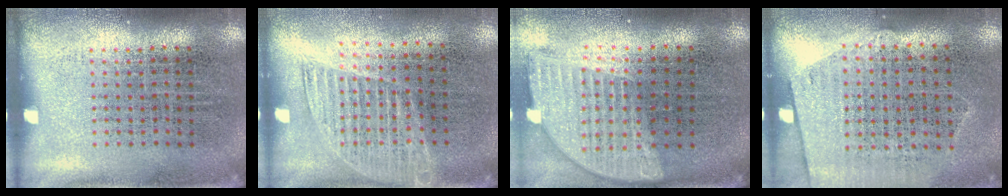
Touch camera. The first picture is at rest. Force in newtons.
{"total": 1.3, "press": 1.1, "slide": 0.7}
{"total": 1.9, "press": 1.6, "slide": 1.1}
{"total": 1.2, "press": 1.1, "slide": 0.6}